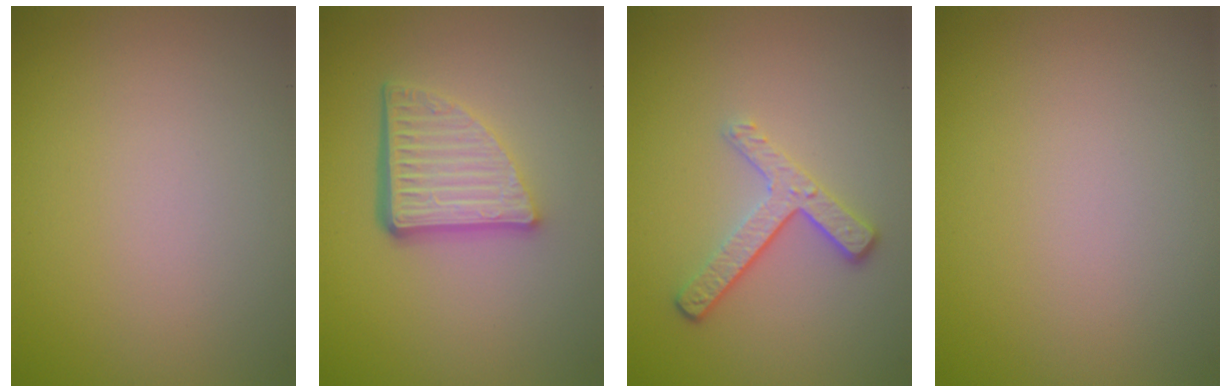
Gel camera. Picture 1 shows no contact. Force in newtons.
{"total": 5.3, "press": 3.7, "slide": 3.9}
{"total": 3.4, "press": 2.5, "slide": 2.3}
{"total": 0.0}